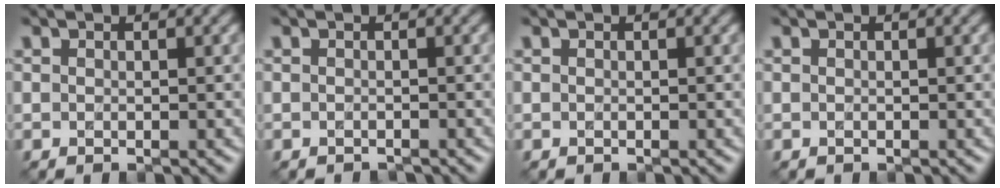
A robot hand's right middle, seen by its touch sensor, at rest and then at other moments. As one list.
[{"total": 0.7, "force": [-0.7, 0.1, 0.0], "torque": [-0.003, -0.008, -0.012]}, {"total": 0.0}, {"total": 0.0}]